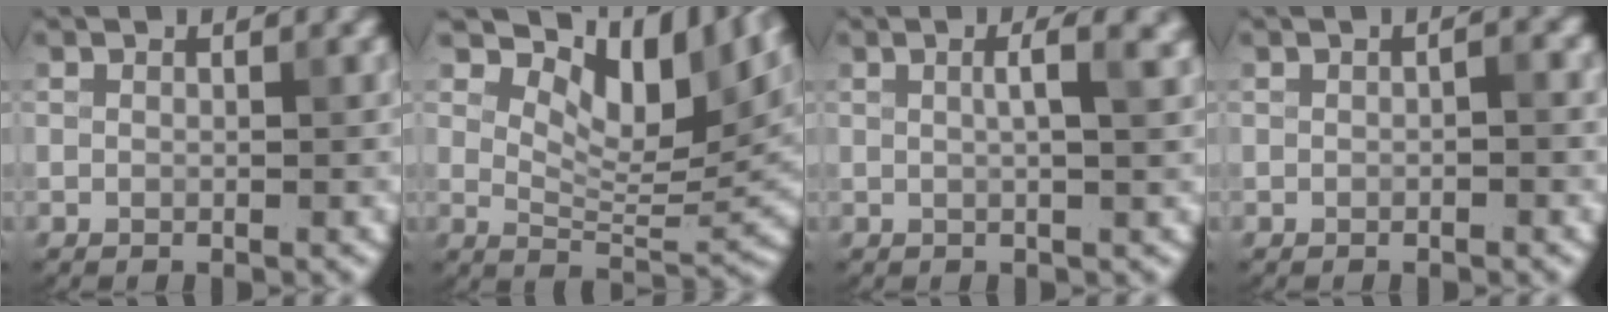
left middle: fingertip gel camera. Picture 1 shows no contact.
{"total": 10.4, "force": [6.5, 4.2, 7.0], "torque": [-0.108, 0.003, 0.112]}
{"total": 3.1, "force": [0.8, 1.0, 2.8], "torque": [-0.033, 0.010, 0.000]}
{"total": 0.7, "force": [-0.3, 0.2, 0.7], "torque": [-0.014, 0.002, -0.003]}